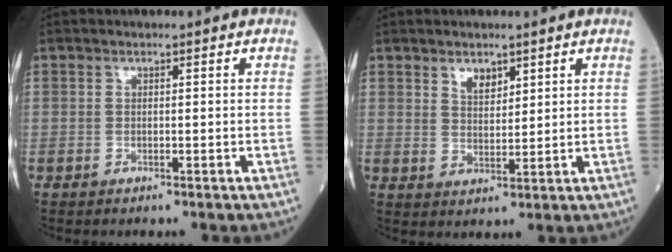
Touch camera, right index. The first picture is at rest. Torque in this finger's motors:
{"motor_torque": [0.04, 0.03, 0.01, 0.02]}